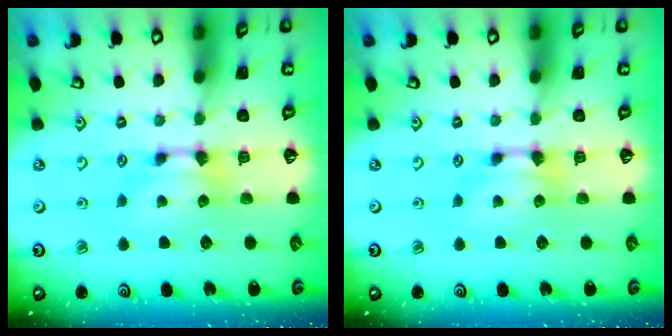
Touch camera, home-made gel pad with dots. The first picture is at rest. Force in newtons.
{"total": 0.0}